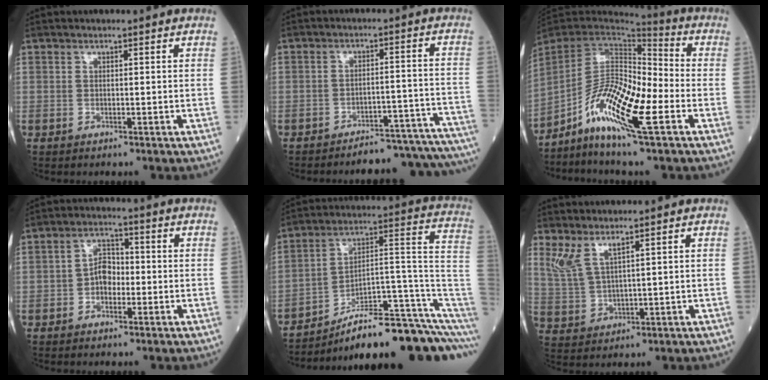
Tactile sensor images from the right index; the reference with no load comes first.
{"total": 15.6, "force": [-15.3, 1.3, 2.7], "torque": [0.018, 0.035, -0.185]}
{"total": 13.6, "force": [-5.5, 2.1, 12.3], "torque": [-0.240, 0.000, -0.106]}
{"total": 4.0, "force": [-1.0, 2.7, 2.9], "torque": [-0.047, 0.013, -0.022]}
{"total": 19.3, "force": [-13.6, 2.0, 13.5], "torque": [-0.124, 0.062, -0.207]}
{"total": 4.5, "force": [3.2, 0.8, 3.1], "torque": [-0.081, 0.000, 0.078]}